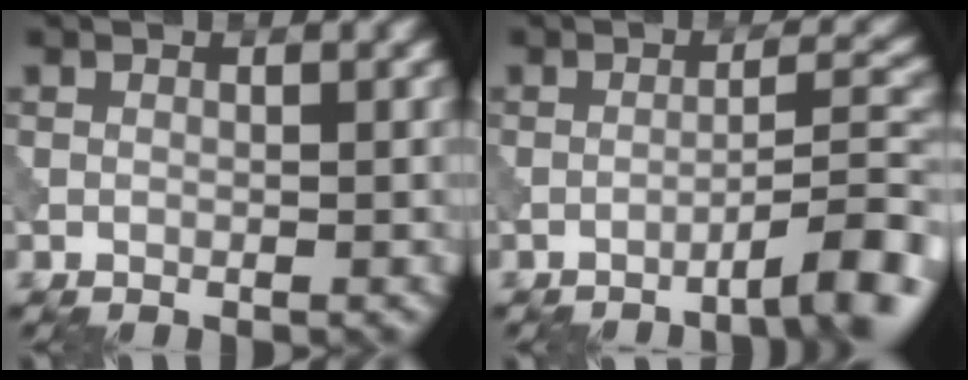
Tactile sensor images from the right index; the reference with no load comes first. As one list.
[{"total": 6.0, "force": [-3.8, 0.9, 4.6], "torque": [-0.054, 0.021, -0.062]}]